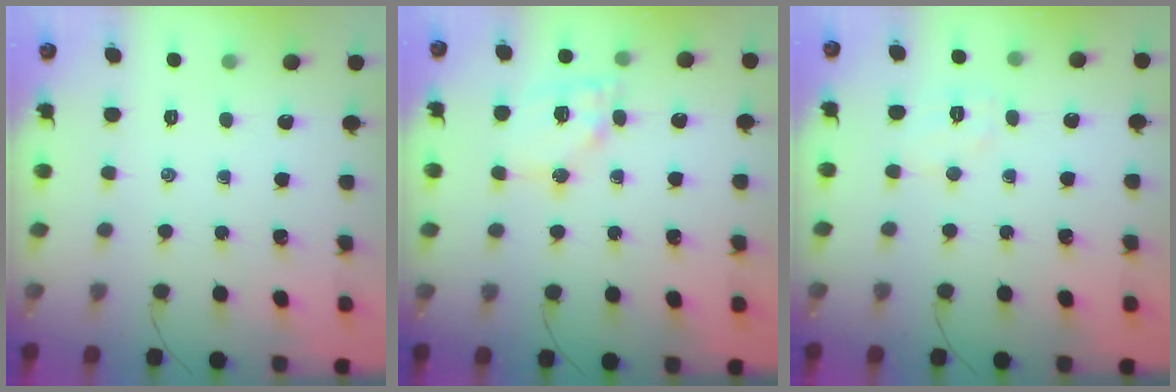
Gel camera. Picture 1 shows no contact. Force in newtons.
{"total": 12.9, "press": 12.7, "slide": 2.0}
{"total": 4.8, "press": 4.7, "slide": 0.9}